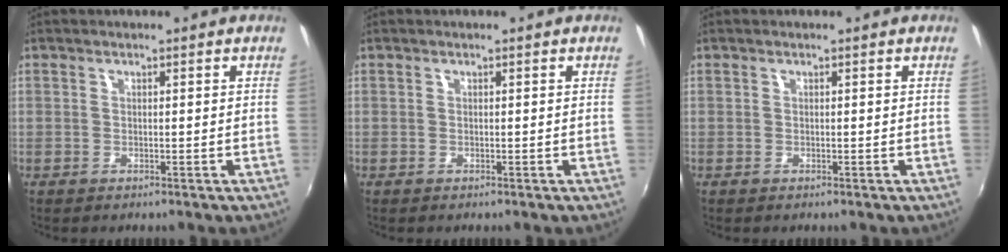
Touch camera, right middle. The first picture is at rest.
{"total": 0.0}
{"total": 0.0}